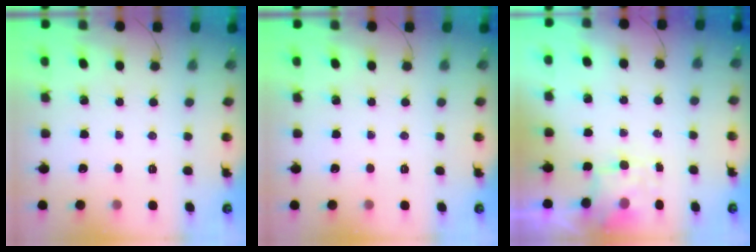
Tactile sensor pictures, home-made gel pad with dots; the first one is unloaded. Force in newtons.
{"total": 0.0}
{"total": 3.7, "press": 3.6, "slide": 0.9}